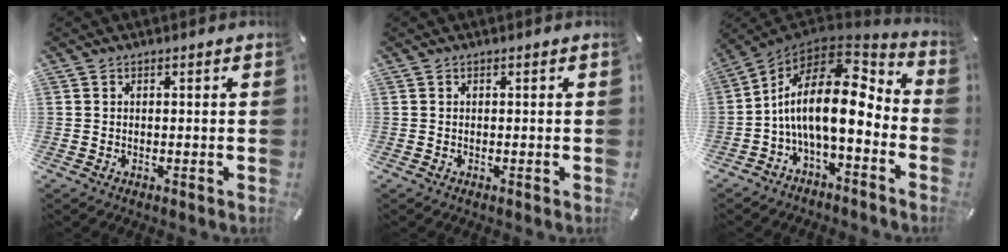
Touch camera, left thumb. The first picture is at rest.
{"total": 0.0}
{"total": 18.1, "force": [0.3, 8.4, 16.0], "torque": [-0.302, -0.018, 0.000]}